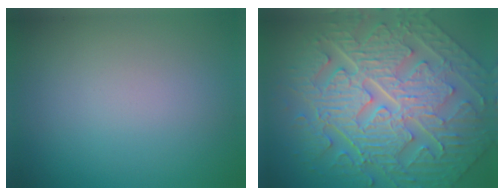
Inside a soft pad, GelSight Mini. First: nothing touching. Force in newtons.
{"total": 11.5, "press": 7.8, "slide": 8.5}